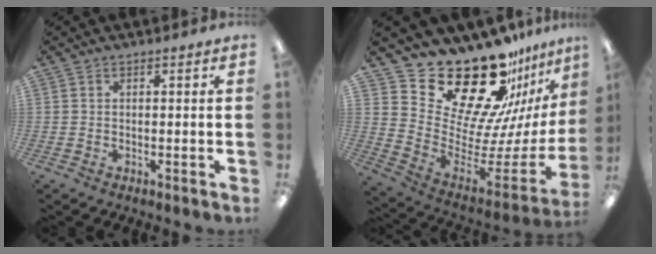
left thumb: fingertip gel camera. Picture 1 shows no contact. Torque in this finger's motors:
{"motor_torque": [2.42, 2.42, 1.47, -1.30, 0.03]}